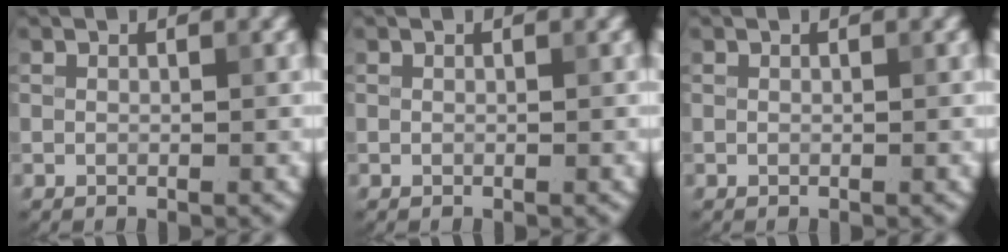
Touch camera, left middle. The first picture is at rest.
{"total": 0.0}
{"total": 0.0}